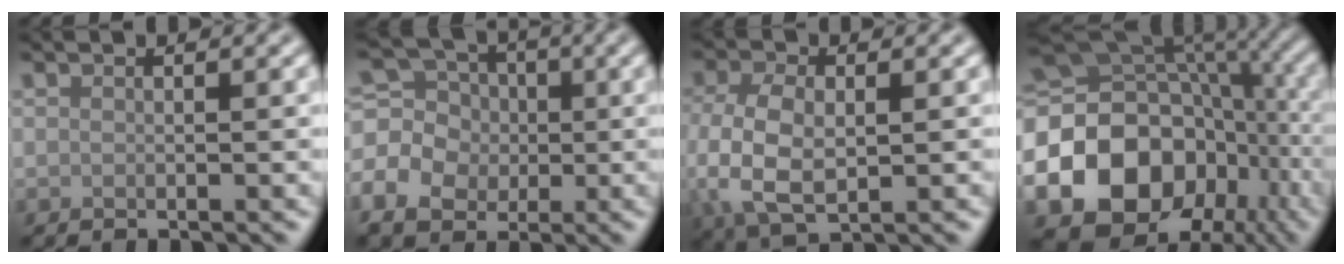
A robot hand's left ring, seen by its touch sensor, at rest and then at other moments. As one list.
[{"total": 6.5, "force": [-1.2, 5.6, 3.2], "torque": [-0.060, 0.003, -0.031]}, {"total": 6.5, "force": [-0.9, 4.0, 5.1], "torque": [-0.120, -0.011, -0.017]}, {"total": 20.6, "force": [-5.8, 16.3, 11.1], "torque": [-0.210, -0.024, -0.090]}]